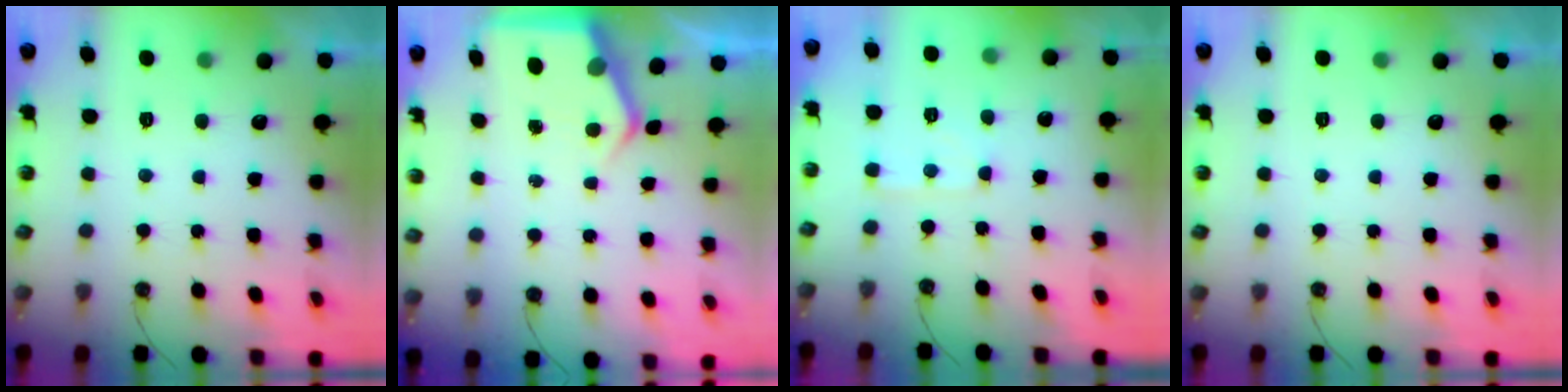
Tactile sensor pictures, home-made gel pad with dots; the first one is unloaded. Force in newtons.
{"total": 4.3, "press": 4.2, "slide": 0.6}
{"total": 4.1, "press": 4.1, "slide": 0.6}
{"total": 0.0}